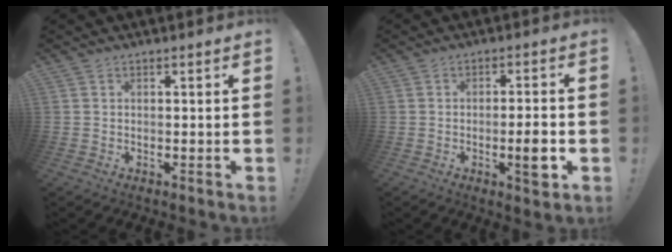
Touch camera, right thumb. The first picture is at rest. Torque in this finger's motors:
{"motor_torque": [0.02, 0.24, 0.36, 0.17, 0.06]}